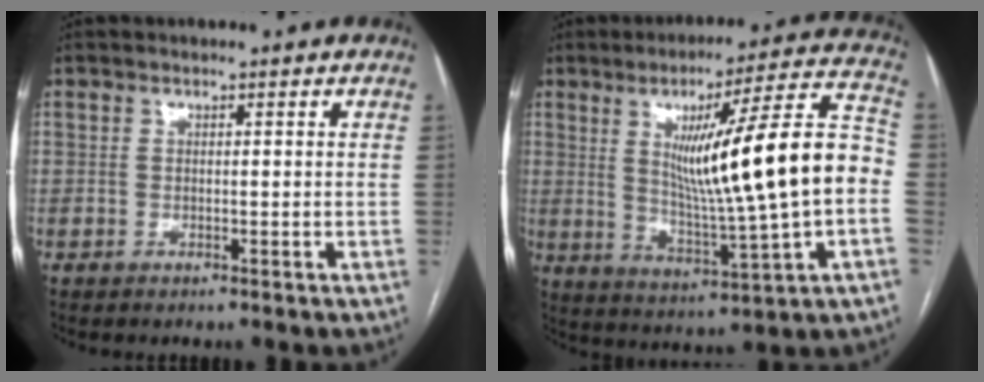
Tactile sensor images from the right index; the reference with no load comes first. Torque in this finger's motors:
{"motor_torque": [2.04, -0.10, 0.72, 0.21]}